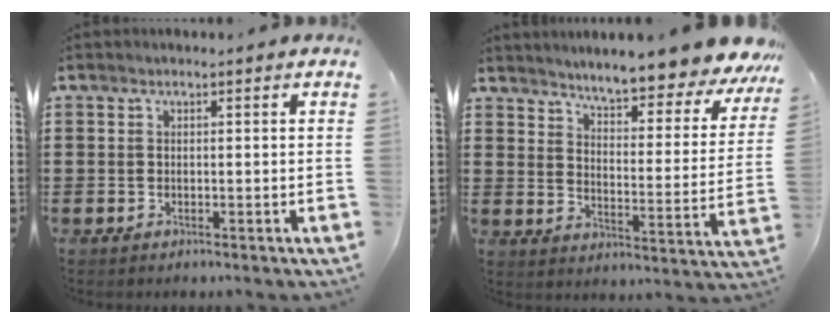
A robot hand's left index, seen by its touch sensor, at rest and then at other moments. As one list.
[{"total": 6.7, "force": [6.4, -0.9, 2.0], "torque": [-0.053, -0.061, 0.102]}]